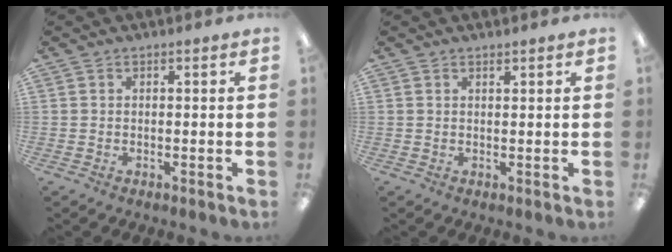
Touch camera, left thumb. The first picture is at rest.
{"total": 0.9, "force": [0.9, 0.0, 0.3], "torque": [-0.005, -0.001, 0.017]}